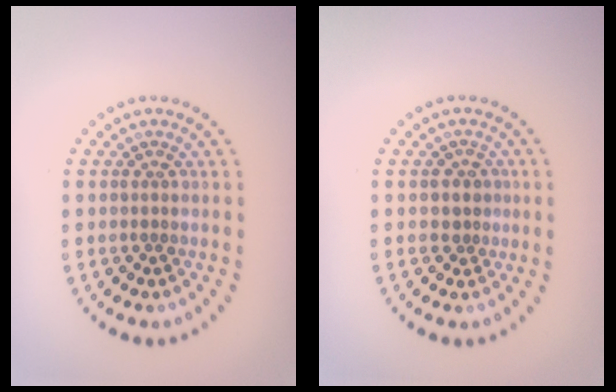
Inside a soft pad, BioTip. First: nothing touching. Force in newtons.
{"total": 1.2, "press": 0.9, "slide": 0.8}